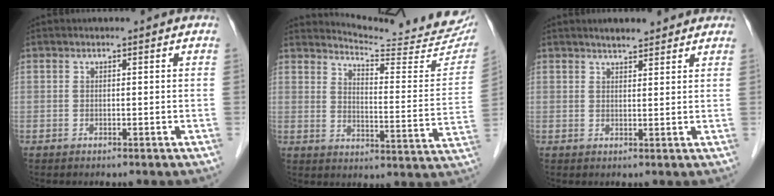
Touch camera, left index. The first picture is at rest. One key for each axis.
{"total": 18.4, "fx": 17.7, "fy": 1.4, "fz": 5.0, "tx": -0.071, "ty": -0.096, "tz": 0.206}
{"total": 4.4, "fx": 3.9, "fy": 0.9, "fz": 1.9, "tx": -0.028, "ty": 0.019, "tz": 0.058}